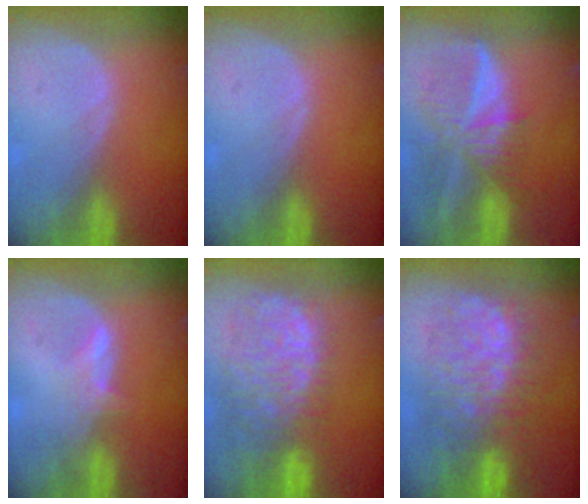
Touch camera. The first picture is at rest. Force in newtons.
{"total": 0.0}
{"total": 9.2, "press": 7.9, "slide": 4.7}
{"total": 2.6, "press": 2.5, "slide": 0.3}
{"total": 13.3, "press": 11.0, "slide": 7.5}
{"total": 12.2, "press": 12.2, "slide": 1.4}